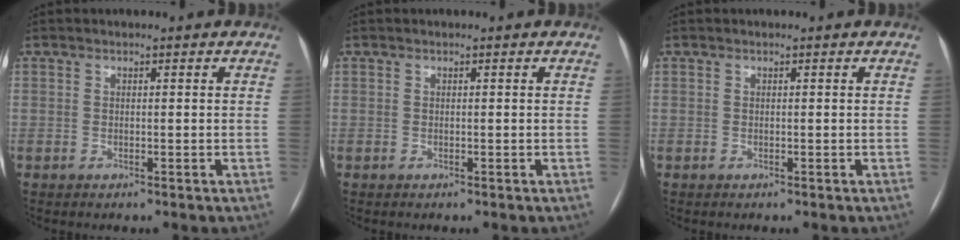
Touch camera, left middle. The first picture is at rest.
{"total": 0.0}
{"total": 0.0}